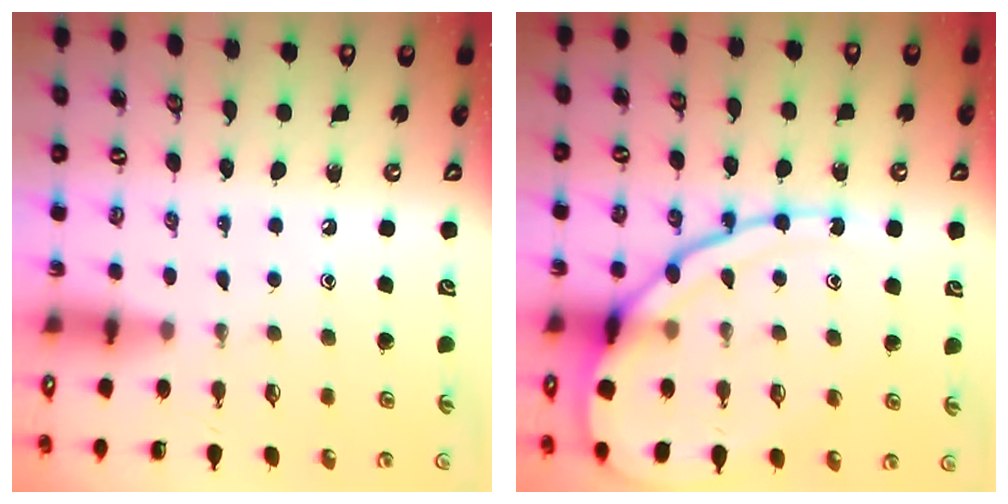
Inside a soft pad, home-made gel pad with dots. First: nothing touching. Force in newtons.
{"total": 17.1, "press": 17.1, "slide": 1.4}